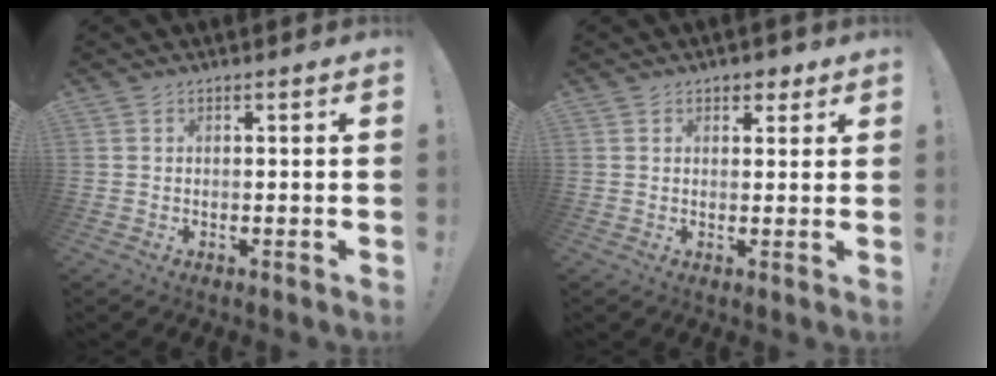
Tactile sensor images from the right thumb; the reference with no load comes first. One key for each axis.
{"total": 2.9, "fx": 1.8, "fy": 2.0, "fz": 1.1, "tx": 0.000, "ty": -0.009, "tz": 0.029}